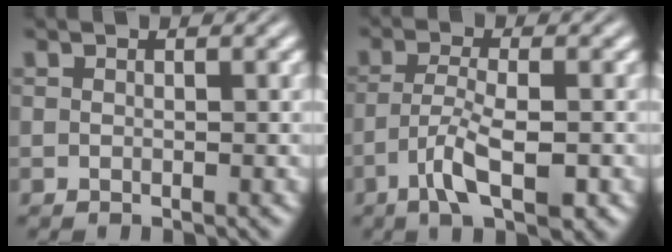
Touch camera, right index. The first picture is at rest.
{"total": 4.4, "force": [-1.7, 0.6, 4.0], "torque": [-0.067, -0.016, -0.016]}